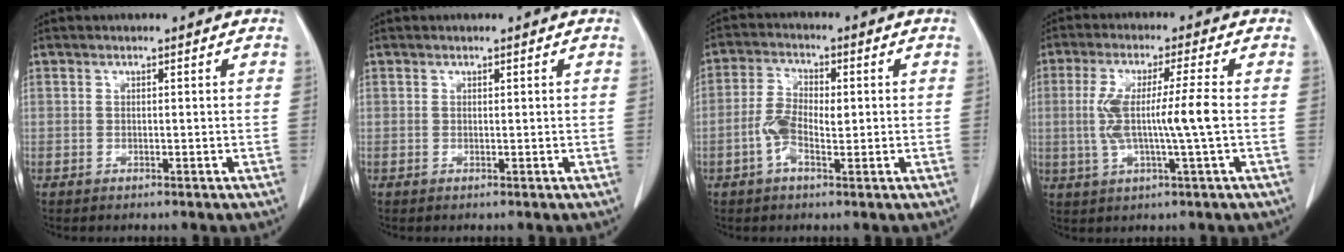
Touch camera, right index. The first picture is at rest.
{"total": 0.0}
{"total": 5.8, "force": [-0.8, 2.5, 5.1], "torque": [-0.113, 0.015, -0.019]}
{"total": 8.9, "force": [-0.3, -0.2, 8.9], "torque": [-0.180, 0.006, -0.005]}